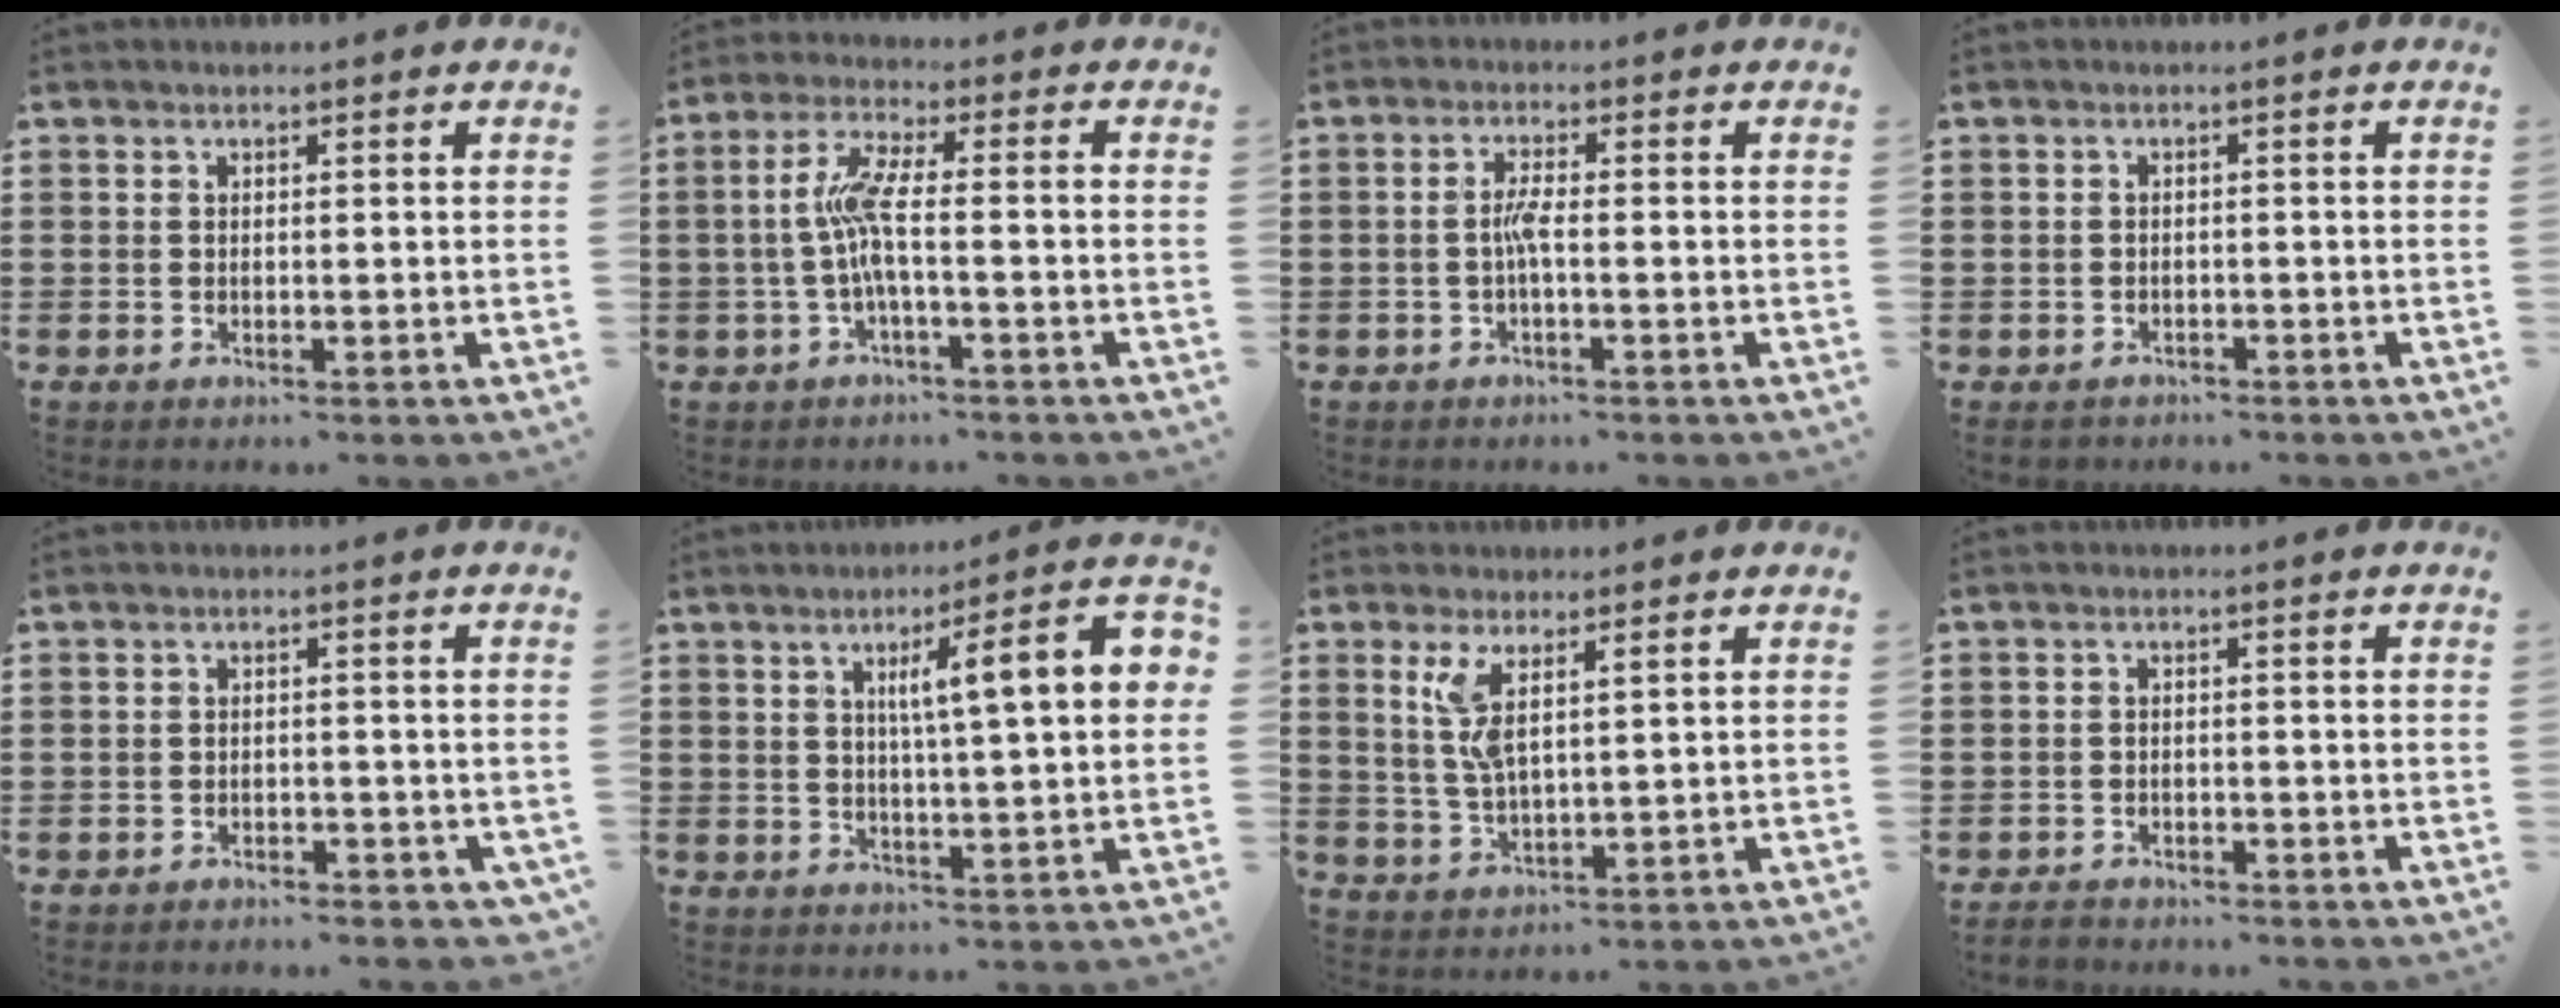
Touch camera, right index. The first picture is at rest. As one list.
[{"total": 7.1, "force": [-1.0, 1.0, 7.0], "torque": [-0.146, -0.006, -0.028]}, {"total": 2.9, "force": [-0.8, 0.2, 2.8], "torque": [-0.061, -0.003, -0.018]}, {"total": 1.4, "force": [-1.3, 0.6, 0.0], "torque": [-0.005, 0.002, -0.028]}, {"total": 1.4, "force": [-1.3, 0.6, 0.0], "torque": [-0.007, 0.002, -0.029]}, {"total": 10.1, "force": [2.5, 1.3, 9.7], "torque": [-0.170, 0.001, 0.033]}, {"total": 5.1, "force": [2.0, 1.5, 4.4], "torque": [-0.103, 0.000, 0.033]}, {"total": 1.6, "force": [-1.6, 0.4, 0.0], "torque": [-0.006, 0.002, -0.034]}]